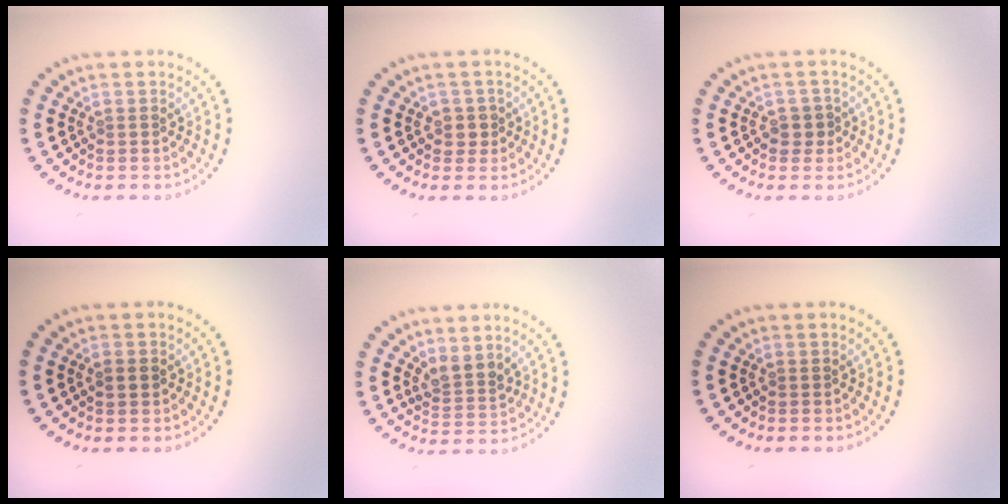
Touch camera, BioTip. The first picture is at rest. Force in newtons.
{"total": 1.3, "press": 1.1, "slide": 0.6}
{"total": 1.1, "press": 0.9, "slide": 0.6}
{"total": 1.5, "press": 1.5, "slide": 0.0}
{"total": 2.3, "press": 1.9, "slide": 1.3}
{"total": 0.0}